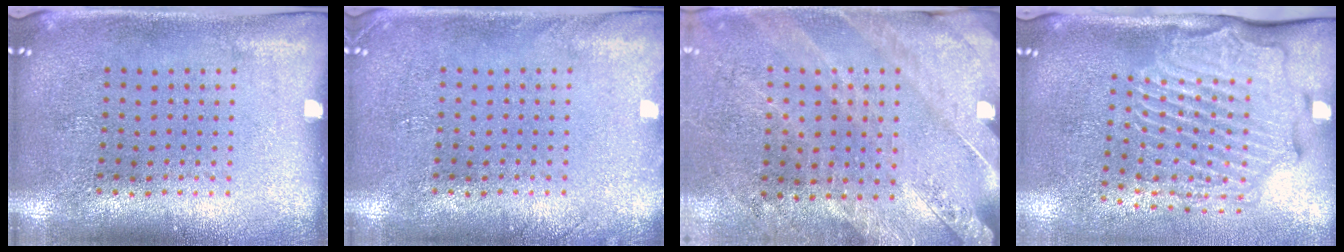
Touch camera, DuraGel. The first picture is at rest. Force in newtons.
{"total": 0.9, "press": 0.8, "slide": 0.2}
{"total": 2.5, "press": 2.3, "slide": 1.0}
{"total": 2.7, "press": 2.2, "slide": 1.7}